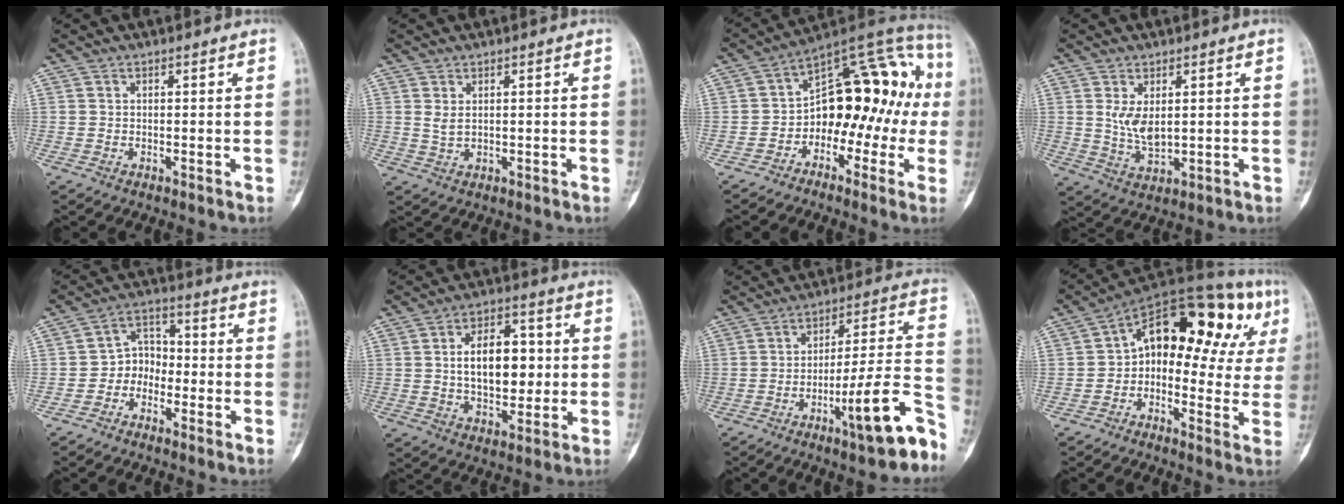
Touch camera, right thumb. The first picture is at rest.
{"total": 2.0, "force": [0.7, 1.0, 1.5], "torque": [-0.029, -0.003, 0.021]}
{"total": 17.8, "force": [-1.6, 11.4, 13.5], "torque": [-0.121, 0.074, -0.032]}
{"total": 5.4, "force": [1.2, 2.7, 4.5], "torque": [-0.077, -0.014, 0.033]}
{"total": 5.7, "force": [-2.3, 4.6, 2.5], "torque": [-0.006, 0.033, -0.057]}
{"total": 12.8, "force": [1.0, 7.5, 10.3], "torque": [-0.128, 0.008, 0.018]}
{"total": 15.9, "force": [-8.5, 2.6, 13.1], "torque": [-0.175, 0.068, -0.124]}
{"total": 21.1, "force": [4.6, 11.6, 16.9], "torque": [-0.183, 0.048, 0.053]}